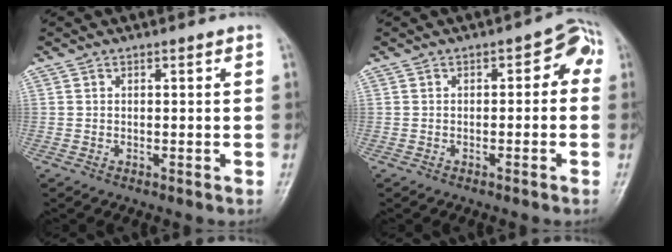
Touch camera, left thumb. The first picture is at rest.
{"total": 4.8, "force": [-0.6, 2.9, 3.7], "torque": [-0.020, 0.031, -0.018]}